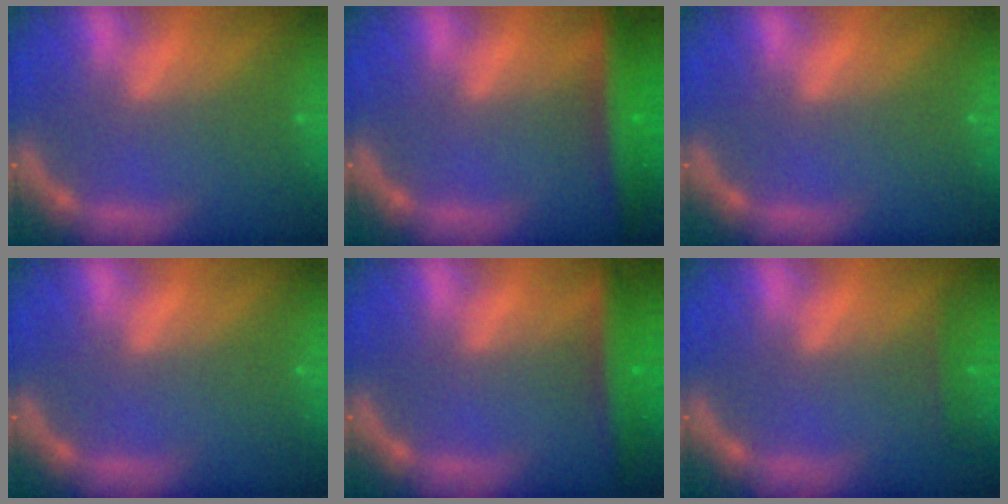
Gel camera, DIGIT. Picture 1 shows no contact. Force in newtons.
{"total": 5.9}
{"total": 0.0}
{"total": 0.0}
{"total": 4.5}
{"total": 1.4}